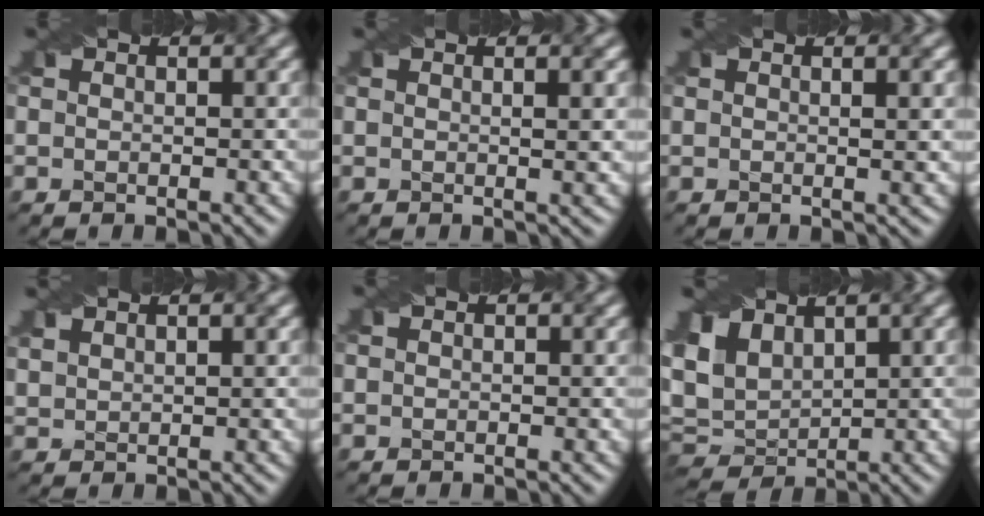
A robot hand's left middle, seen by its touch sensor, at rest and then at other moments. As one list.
[{"total": 2.6, "force": [0.7, 0.9, 2.3], "torque": [-0.020, 0.007, -0.005]}, {"total": 2.2, "force": [0.5, 0.8, 2.0], "torque": [-0.019, 0.005, -0.002]}, {"total": 1.6, "force": [1.5, 0.5, 0.5], "torque": [-0.015, 0.004, 0.035]}, {"total": 0.0}, {"total": 4.8, "force": [1.9, 3.5, 2.7], "torque": [-0.063, 0.004, 0.040]}]